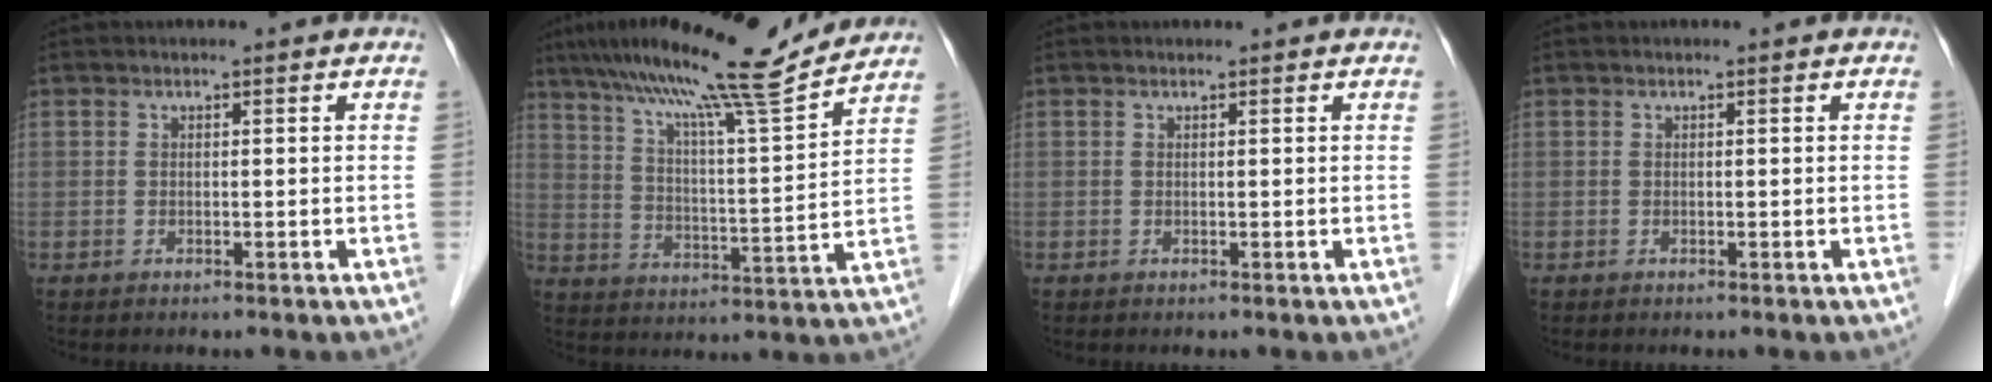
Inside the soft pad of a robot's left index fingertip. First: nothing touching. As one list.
[{"total": 17.4, "force": [14.8, -0.4, 9.2], "torque": [-0.155, 0.005, 0.228]}, {"total": 0.6, "force": [0.5, 0.1, 0.2], "torque": [-0.006, 0.010, 0.009]}, {"total": 0.0}]